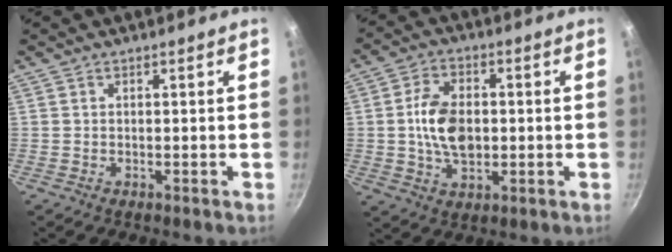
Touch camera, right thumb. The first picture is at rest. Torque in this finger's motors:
{"motor_torque": [1.55, 1.36, 1.05, -0.18, 0.08]}